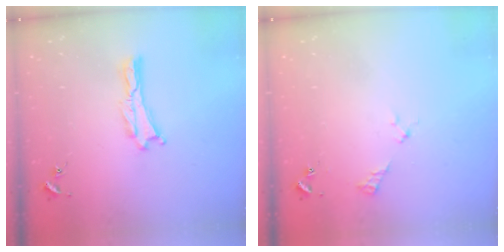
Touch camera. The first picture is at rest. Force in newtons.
{"total": 2.5, "press": 2.5, "slide": 0.3}